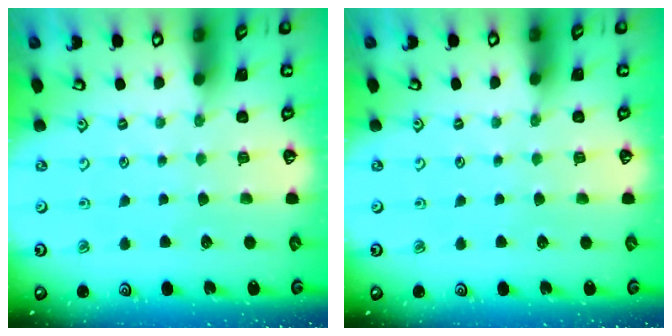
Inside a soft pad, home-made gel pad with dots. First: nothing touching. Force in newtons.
{"total": 0.0}